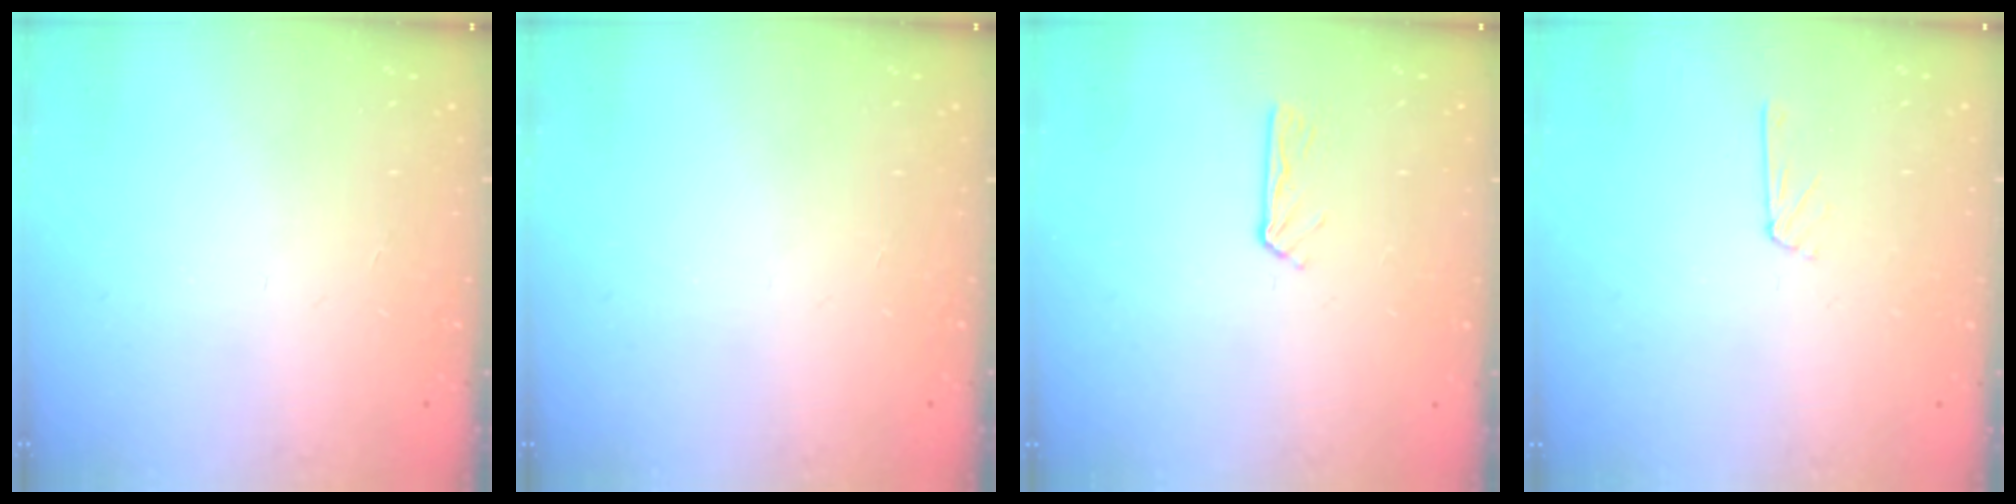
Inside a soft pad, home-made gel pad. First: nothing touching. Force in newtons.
{"total": 0.0}
{"total": 2.6, "press": 2.6, "slide": 0.2}
{"total": 3.5, "press": 3.5, "slide": 0.3}